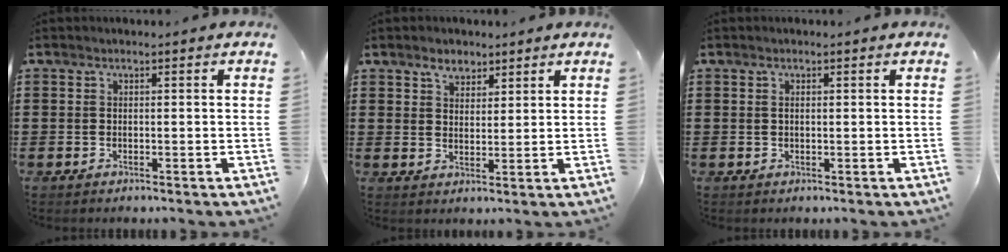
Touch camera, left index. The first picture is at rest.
{"total": 3.5, "force": [2.6, 2.0, 1.0], "torque": [-0.021, 0.004, 0.048]}
{"total": 0.7, "force": [0.1, 0.4, 0.5], "torque": [-0.013, 0.001, 0.002]}